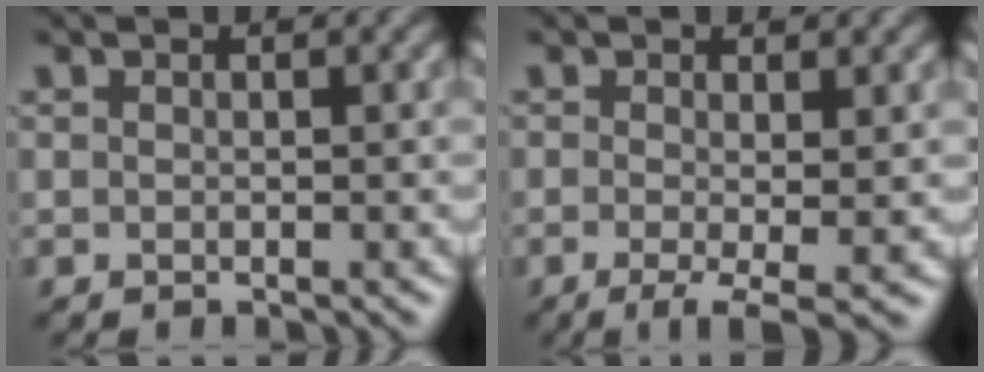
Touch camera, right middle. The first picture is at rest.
{"total": 3.7, "force": [-0.9, 0.8, 3.5], "torque": [-0.065, -0.011, -0.016]}